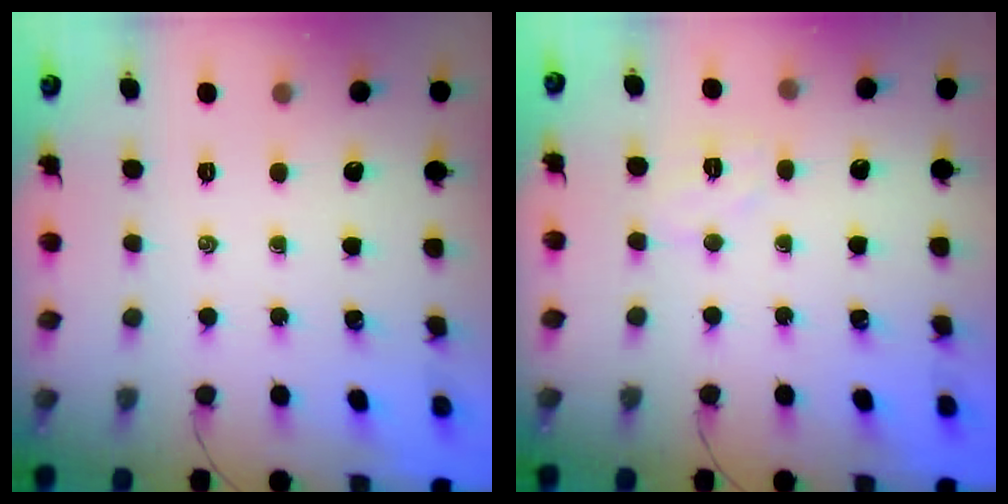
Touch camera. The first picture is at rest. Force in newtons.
{"total": 4.2, "press": 4.1, "slide": 0.9}